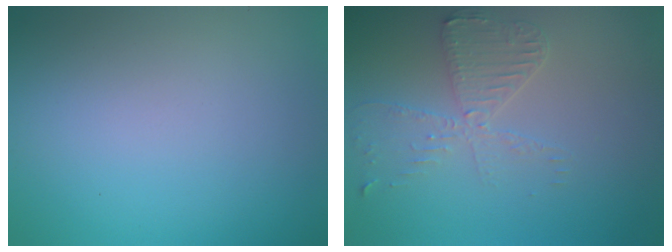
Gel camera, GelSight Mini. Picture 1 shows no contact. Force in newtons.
{"total": 3.3, "press": 2.8, "slide": 1.7}